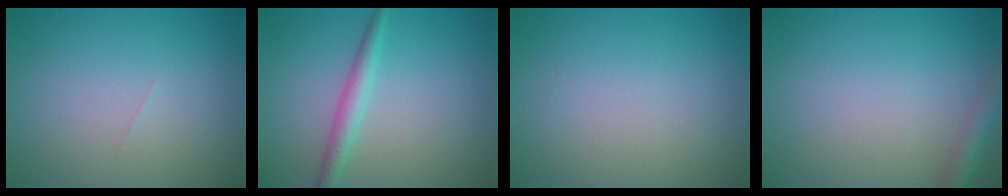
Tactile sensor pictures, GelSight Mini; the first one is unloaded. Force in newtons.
{"total": 2.3, "press": 2.3, "slide": 0.0}
{"total": 0.0}
{"total": 2.4, "press": 2.4, "slide": 0.1}